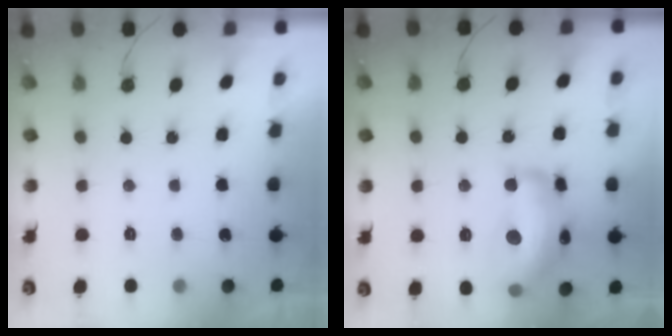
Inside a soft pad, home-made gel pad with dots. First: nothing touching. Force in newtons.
{"total": 18.4, "press": 18.4, "slide": 0.6}